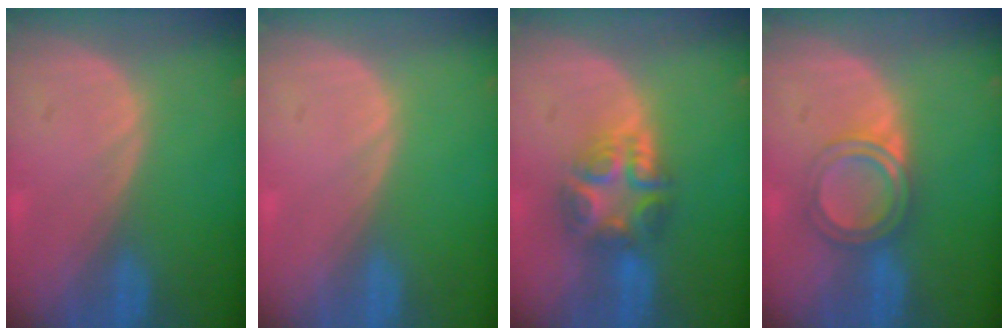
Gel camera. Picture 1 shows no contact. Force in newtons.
{"total": 0.0}
{"total": 7.6, "press": 6.5, "slide": 3.8}
{"total": 4.7, "press": 4.5, "slide": 1.3}